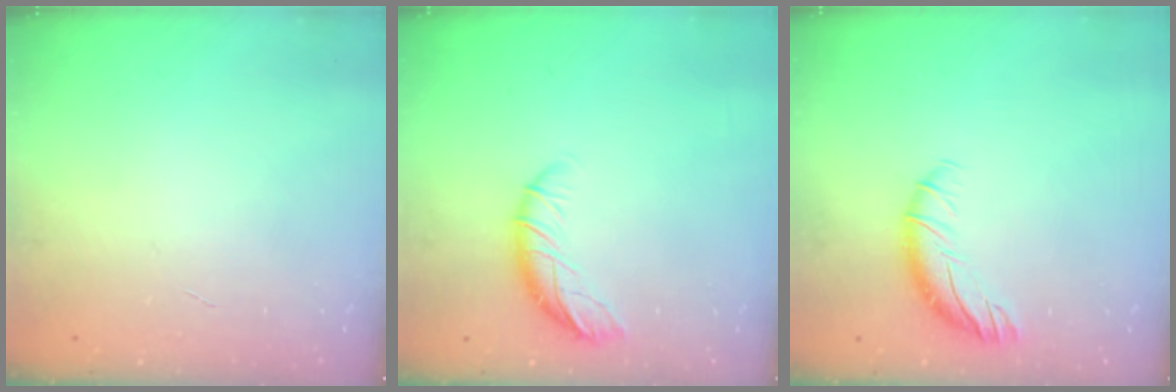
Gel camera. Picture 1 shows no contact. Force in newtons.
{"total": 9.9, "press": 9.9, "slide": 0.9}
{"total": 8.5, "press": 8.5, "slide": 0.6}